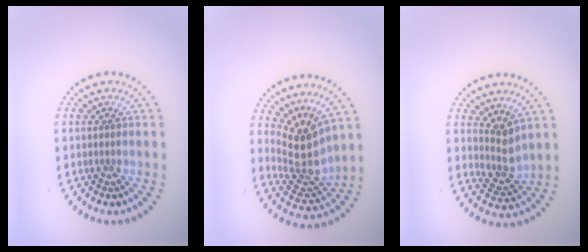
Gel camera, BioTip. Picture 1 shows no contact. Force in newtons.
{"total": 3.9, "press": 3.0, "slide": 2.5}
{"total": 2.6, "press": 2.0, "slide": 1.6}